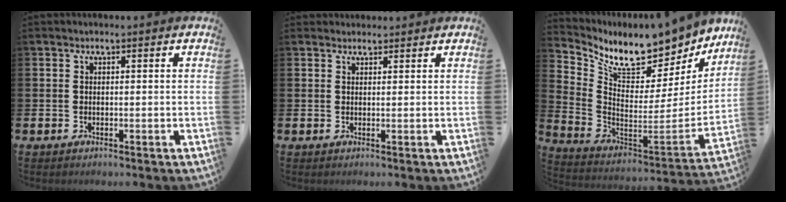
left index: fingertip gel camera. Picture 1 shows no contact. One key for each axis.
{"total": 1.3, "fx": 1.2, "fy": 0.4, "fz": -0.1, "tx": 0.015, "ty": -0.003, "tz": 0.020}
{"total": 9.6, "fx": 8.6, "fy": 3.4, "fz": 2.7, "tx": -0.089, "ty": -0.074, "tz": 0.147}